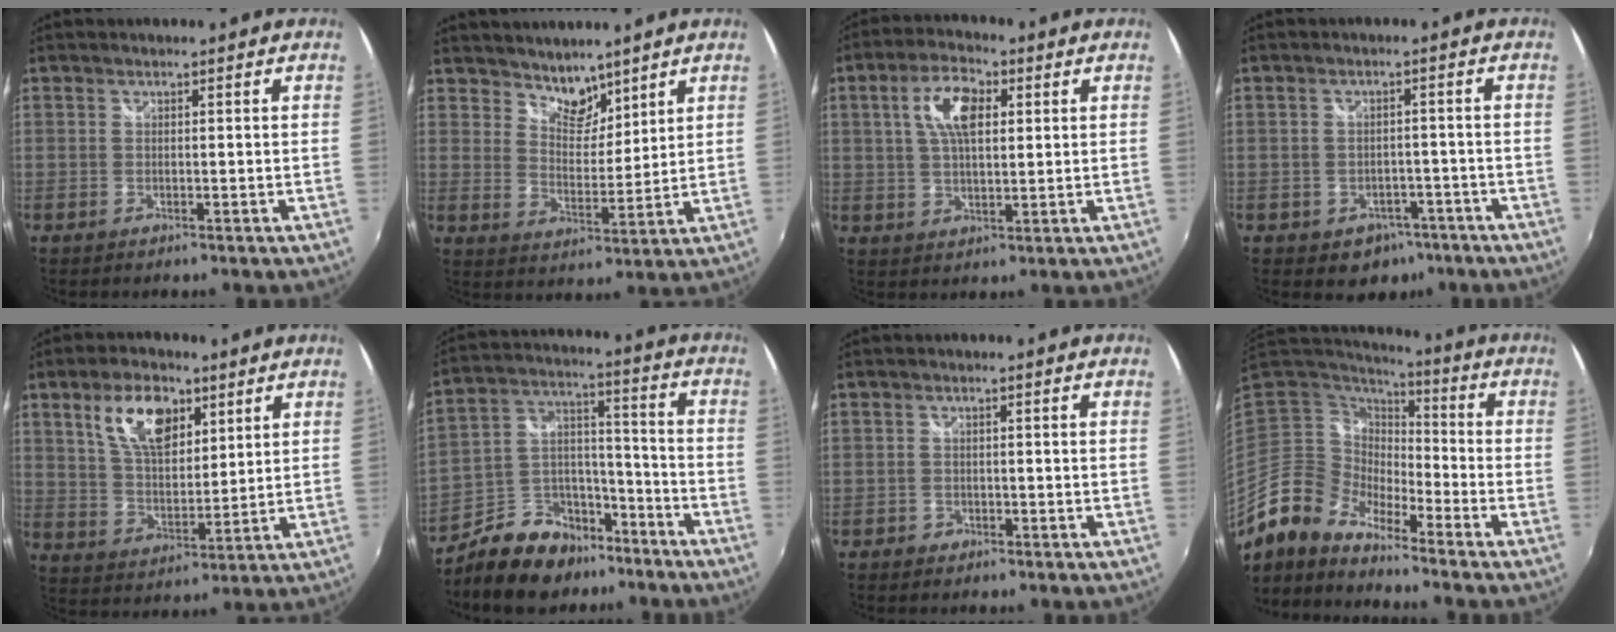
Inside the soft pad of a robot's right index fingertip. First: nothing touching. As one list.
[{"total": 6.7, "force": [5.5, 3.2, 2.0], "torque": [-0.018, -0.002, 0.096]}, {"total": 8.8, "force": [2.6, 4.1, 7.3], "torque": [-0.138, 0.017, 0.046]}, {"total": 6.0, "force": [-3.6, 4.5, 1.6], "torque": [-0.037, 0.011, -0.035]}, {"total": 11.8, "force": [5.9, 6.1, 8.3], "torque": [-0.148, 0.014, 0.111]}, {"total": 14.3, "force": [-9.7, 8.9, 5.8], "torque": [-0.124, 0.053, -0.147]}, {"total": 1.8, "force": [-1.1, 1.4, 0.3], "torque": [-0.011, 0.001, -0.017]}, {"total": 9.2, "force": [-7.6, 4.3, 2.8], "torque": [-0.047, 0.013, -0.165]}]